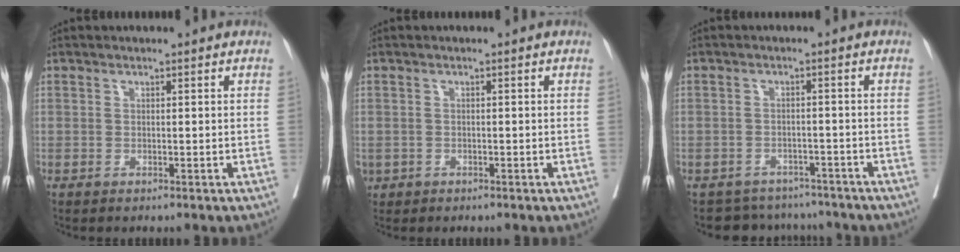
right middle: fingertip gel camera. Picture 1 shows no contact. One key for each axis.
{"total": 1.9, "fx": -1.0, "fy": 1.5, "fz": 0.6, "tx": -0.020, "ty": -0.002, "tz": -0.012}
{"total": 7.0, "fx": -6.4, "fy": 2.8, "fz": -0.1, "tx": 0.003, "ty": 0.017, "tz": -0.079}